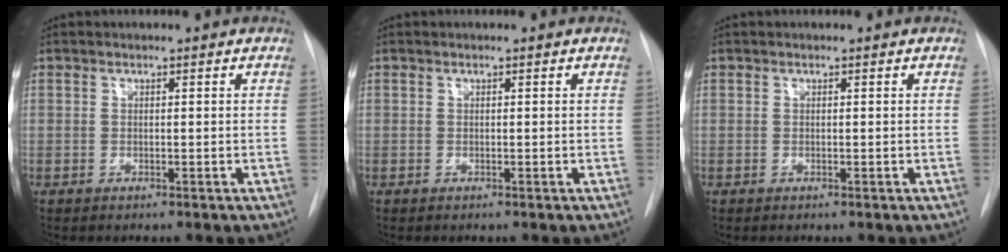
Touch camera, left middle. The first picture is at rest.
{"total": 0.0}
{"total": 0.0}